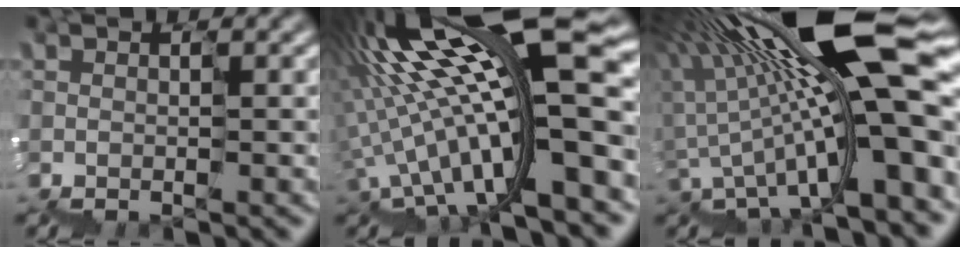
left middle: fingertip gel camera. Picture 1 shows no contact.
{"total": 14.9, "force": [0.7, 3.5, 14.5], "torque": [-0.231, 0.014, 0.012]}
{"total": 15.3, "force": [0.5, 3.1, 15.0], "torque": [-0.229, 0.026, 0.001]}